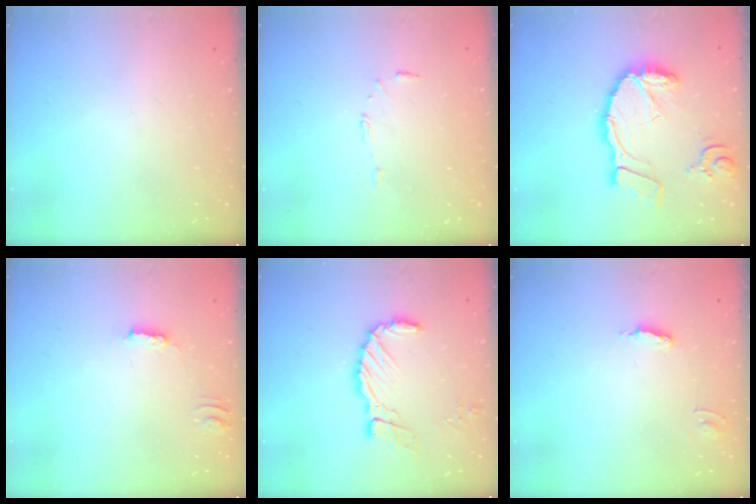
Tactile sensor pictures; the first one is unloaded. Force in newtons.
{"total": 5.2, "press": 5.1, "slide": 0.4}
{"total": 17.8, "press": 17.6, "slide": 2.3}
{"total": 3.5, "press": 3.5, "slide": 0.4}
{"total": 9.9, "press": 9.8, "slide": 1.0}
{"total": 3.2, "press": 3.2, "slide": 0.2}